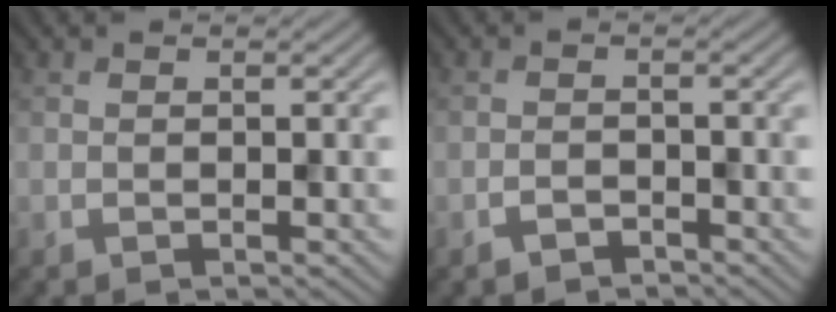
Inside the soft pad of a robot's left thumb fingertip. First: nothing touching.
{"total": 1.5, "force": [-1.4, 0.4, 0.3], "torque": [-0.009, 0.003, -0.028]}